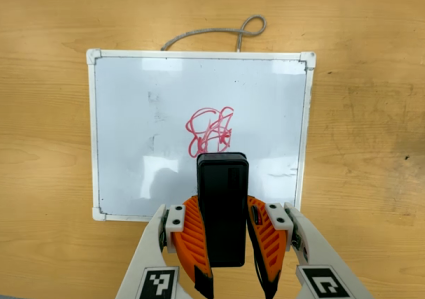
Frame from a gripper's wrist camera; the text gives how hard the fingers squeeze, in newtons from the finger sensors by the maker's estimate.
{"total": 8.7, "left": 7.1, "right": 10.3}